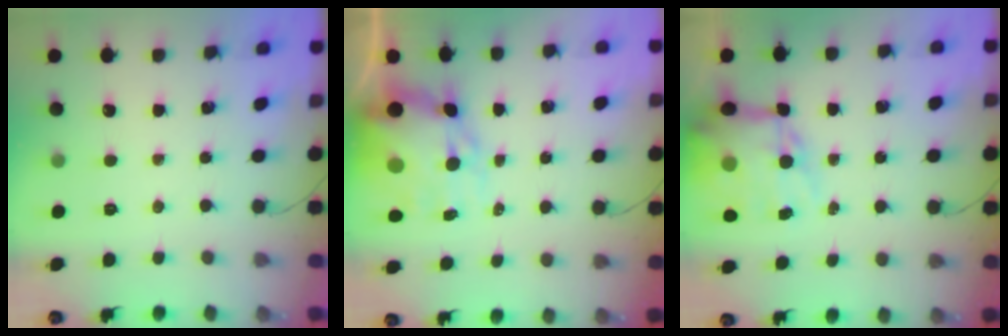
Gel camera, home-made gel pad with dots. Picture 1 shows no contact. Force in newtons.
{"total": 12.6, "press": 12.2, "slide": 3.1}
{"total": 14.3, "press": 14.0, "slide": 3.2}